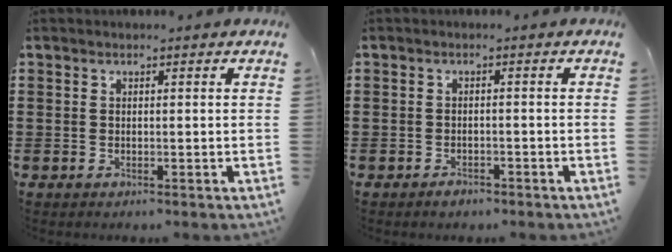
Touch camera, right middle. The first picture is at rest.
{"total": 1.3, "force": [-1.1, 0.4, 0.4], "torque": [-0.011, -0.003, -0.022]}